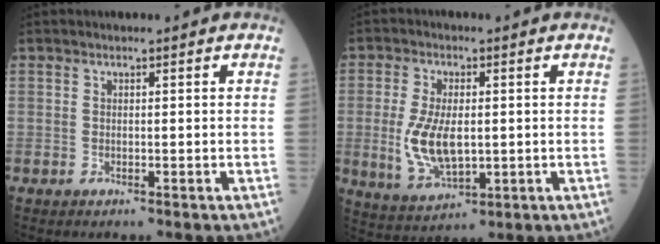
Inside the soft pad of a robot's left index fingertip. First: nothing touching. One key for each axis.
{"total": 8.7, "fx": -0.5, "fy": 4.1, "fz": 7.7, "tx": -0.166, "ty": -0.007, "tz": -0.002}